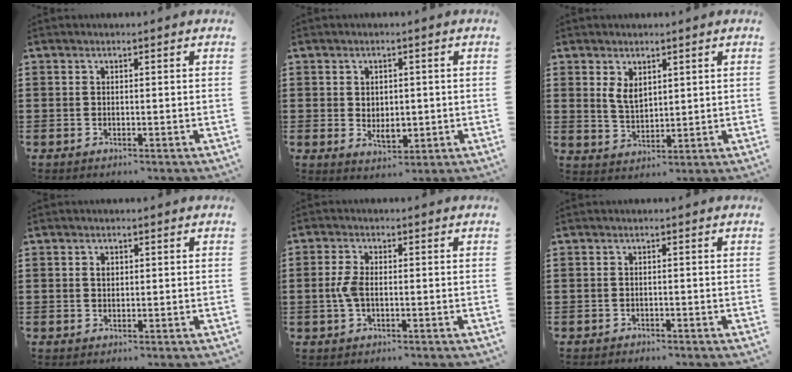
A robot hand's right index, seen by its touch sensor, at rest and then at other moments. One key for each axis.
{"total": 2.8, "fx": 0.2, "fy": 2.1, "fz": 1.9, "tx": -0.032, "ty": 0.003, "tz": 0.001}
{"total": 3.6, "fx": 1.8, "fy": 2.2, "fz": 2.3, "tx": -0.051, "ty": 0.006, "tz": 0.033}
{"total": 1.2, "fx": 0.3, "fy": 0.8, "fz": 0.8, "tx": -0.018, "ty": 0.004, "tz": 0.006}
{"total": 3.5, "fx": -0.4, "fy": 1.7, "fz": 3.0, "tx": -0.080, "ty": -0.005, "tz": -0.014}
{"total": 0.8, "fx": -0.8, "fy": 0.2, "fz": -0.2, "tx": 0.001, "ty": 0.003, "tz": -0.018}